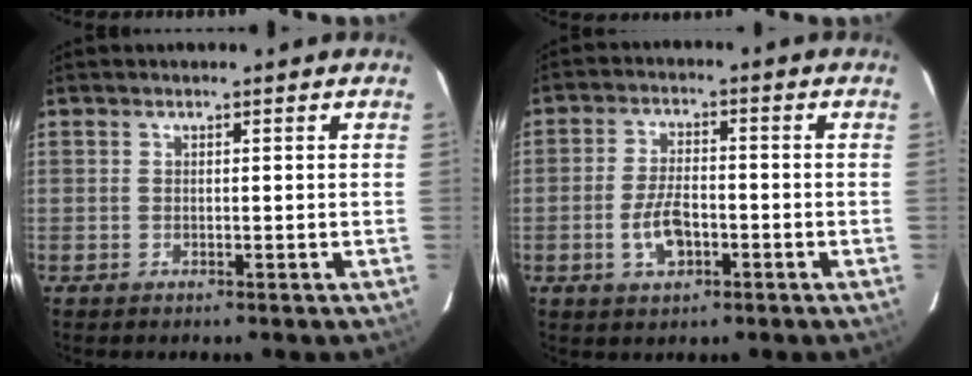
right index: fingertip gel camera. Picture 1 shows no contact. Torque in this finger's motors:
{"motor_torque": [-0.27, -0.07, -0.04, 0.01]}